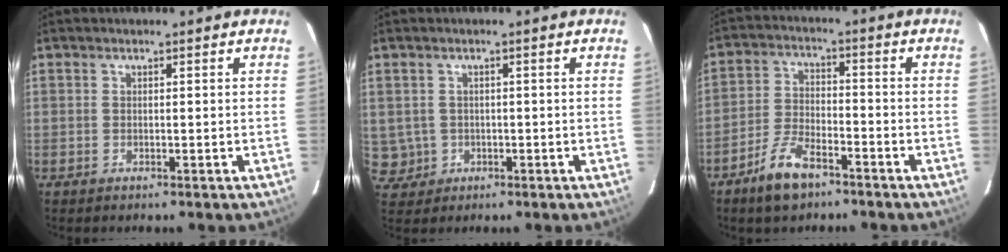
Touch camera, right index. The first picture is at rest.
{"total": 4.2, "force": [-0.3, 4.2, 0.6], "torque": [-0.015, 0.008, 0.009]}
{"total": 8.1, "force": [-5.7, 3.3, 4.7], "torque": [-0.108, 0.003, -0.106]}